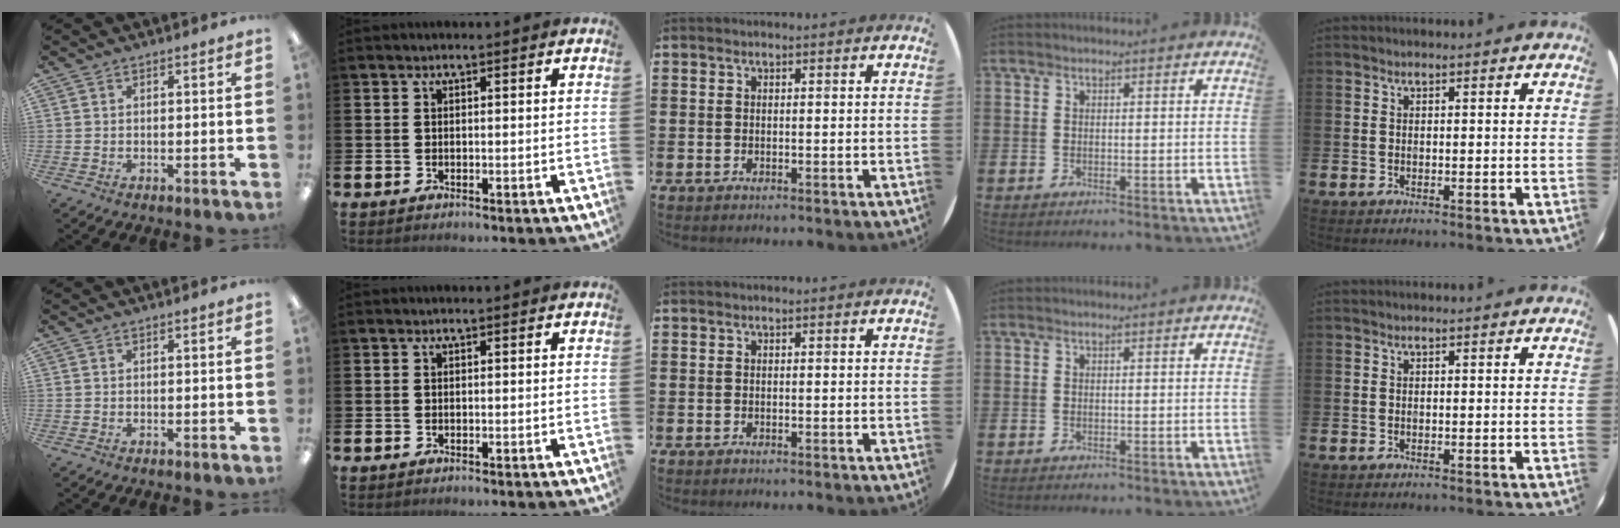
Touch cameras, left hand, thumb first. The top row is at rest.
{}